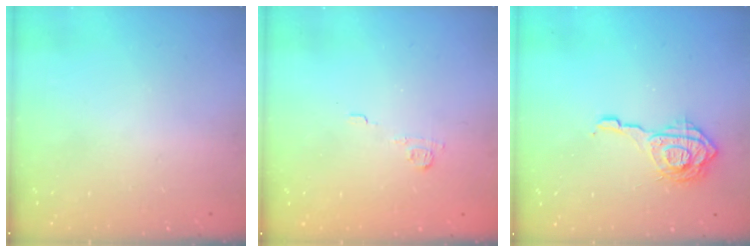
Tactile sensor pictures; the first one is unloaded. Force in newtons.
{"total": 3.8, "press": 3.6, "slide": 1.1}
{"total": 12.4, "press": 12.4, "slide": 1.3}